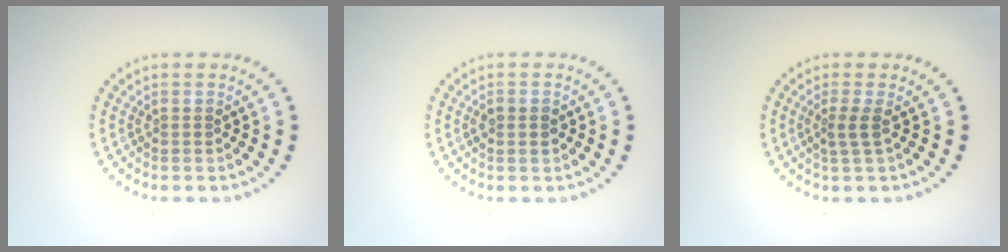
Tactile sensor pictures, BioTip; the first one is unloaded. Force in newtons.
{"total": 1.0, "press": 1.0, "slide": 0.1}
{"total": 1.6, "press": 1.0, "slide": 1.2}